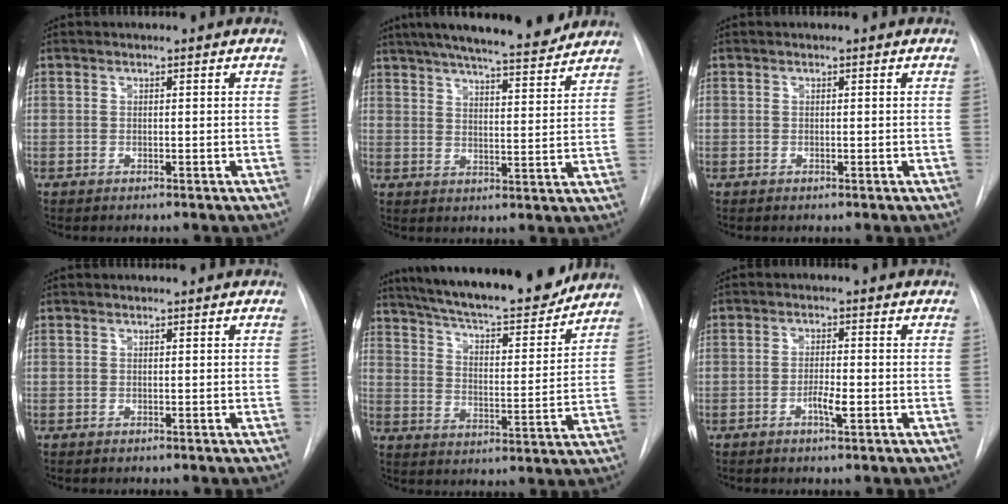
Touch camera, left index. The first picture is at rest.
{"total": 18.5, "force": [16.1, 2.3, 8.8], "torque": [-0.145, 0.016, 0.224]}
{"total": 0.0}
{"total": 0.0}
{"total": 21.5, "force": [19.0, 3.4, 9.4], "torque": [-0.158, -0.007, 0.273]}
{"total": 2.9, "force": [-1.1, 0.4, 2.7], "torque": [-0.045, 0.001, -0.020]}